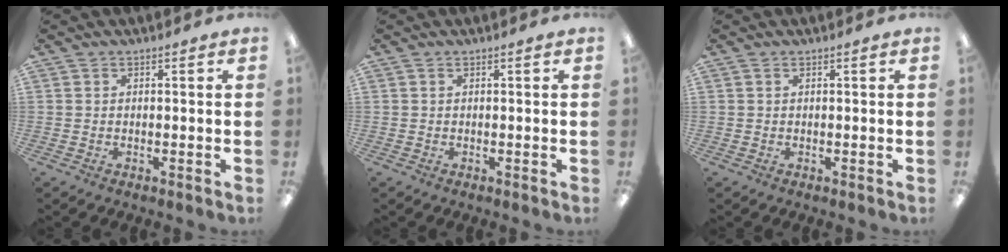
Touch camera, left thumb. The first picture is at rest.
{"total": 0.0}
{"total": 0.6, "force": [0.2, 0.1, 0.5], "torque": [-0.010, 0.001, 0.004]}